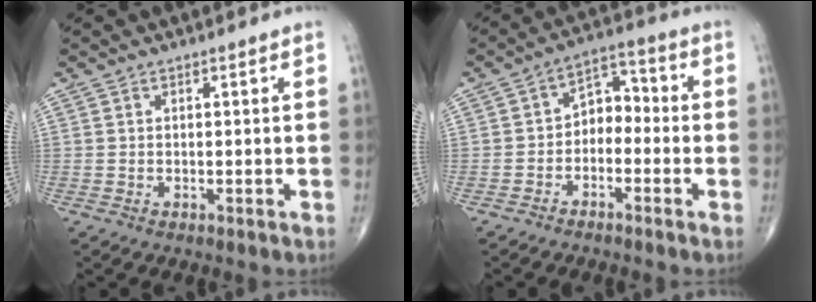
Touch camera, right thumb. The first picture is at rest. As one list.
[{"total": 6.4, "force": [-1.9, 4.6, 4.1], "torque": [-0.039, 0.043, -0.047]}]